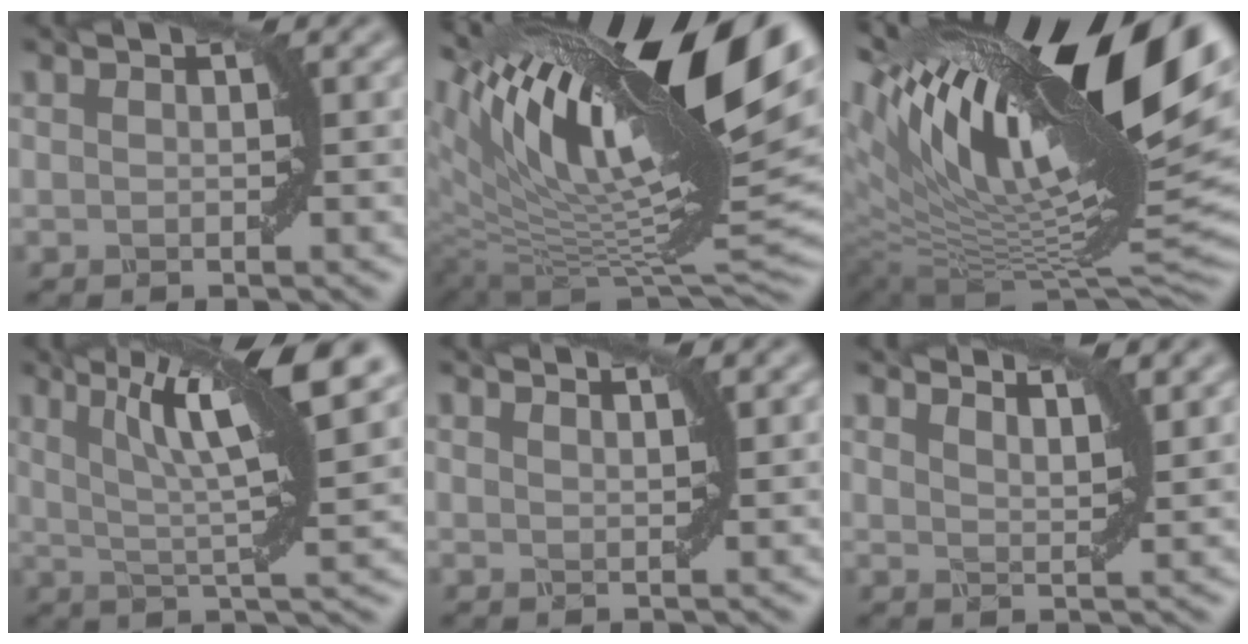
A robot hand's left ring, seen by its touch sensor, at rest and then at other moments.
{"total": 17.6, "force": [7.4, 5.3, 15.1], "torque": [-0.258, 0.018, 0.134]}
{"total": 19.6, "force": [7.5, 6.8, 16.8], "torque": [-0.291, 0.031, 0.134]}
{"total": 12.2, "force": [5.2, 2.6, 10.7], "torque": [-0.166, 0.017, 0.083]}
{"total": 2.0, "force": [1.8, 0.4, 0.8], "torque": [-0.002, 0.001, 0.014]}
{"total": 3.8, "force": [3.4, 0.7, 1.6], "torque": [-0.021, 0.006, 0.033]}